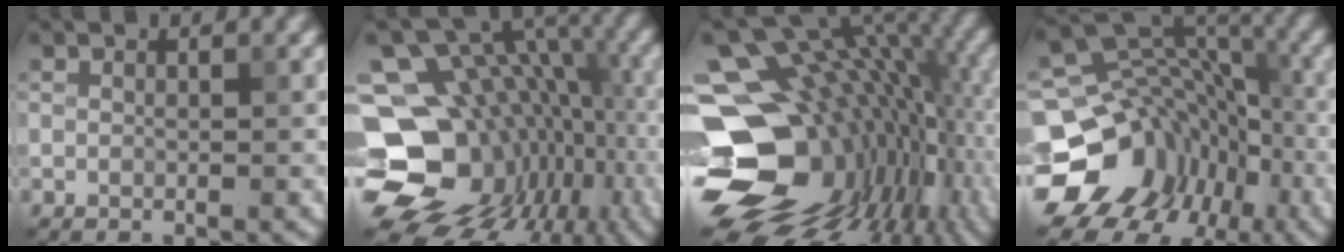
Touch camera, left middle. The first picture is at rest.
{"total": 17.1, "force": [-4.5, 13.3, 9.9], "torque": [-0.159, 0.011, -0.050]}
{"total": 18.0, "force": [-1.5, 12.4, 12.9], "torque": [-0.210, -0.012, 0.005]}
{"total": 14.2, "force": [-6.4, 11.6, 5.3], "torque": [-0.112, 0.001, -0.099]}